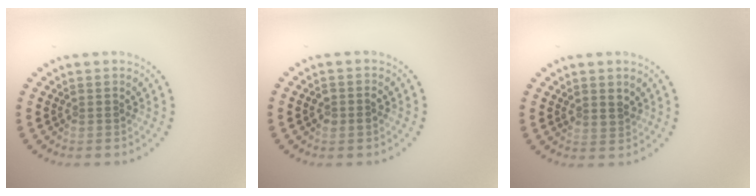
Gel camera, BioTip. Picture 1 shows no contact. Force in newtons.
{"total": 1.4, "press": 1.4, "slide": 0.2}
{"total": 1.1, "press": 0.9, "slide": 0.5}